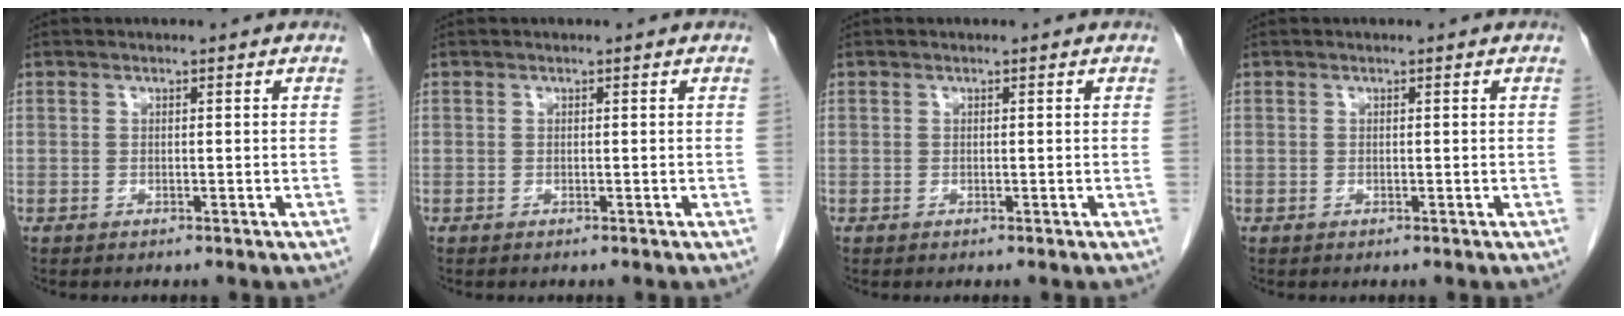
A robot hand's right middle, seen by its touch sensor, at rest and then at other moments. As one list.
[{"total": 0.0}, {"total": 0.0}, {"total": 0.0}]